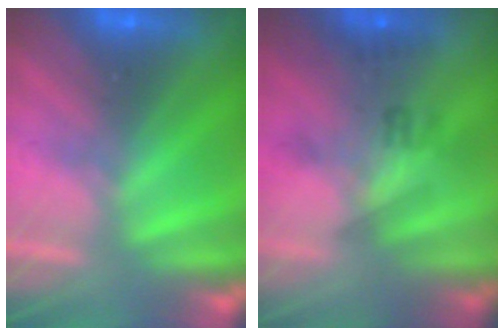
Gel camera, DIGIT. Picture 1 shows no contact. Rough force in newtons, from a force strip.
{"total": 2.3}